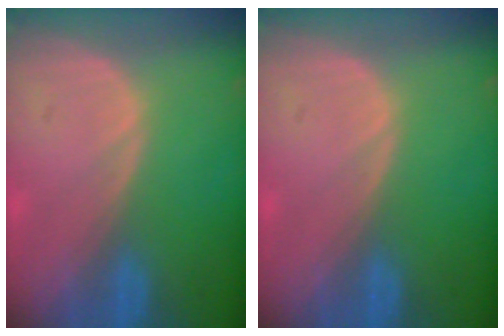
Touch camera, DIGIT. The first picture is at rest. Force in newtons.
{"total": 0.0}